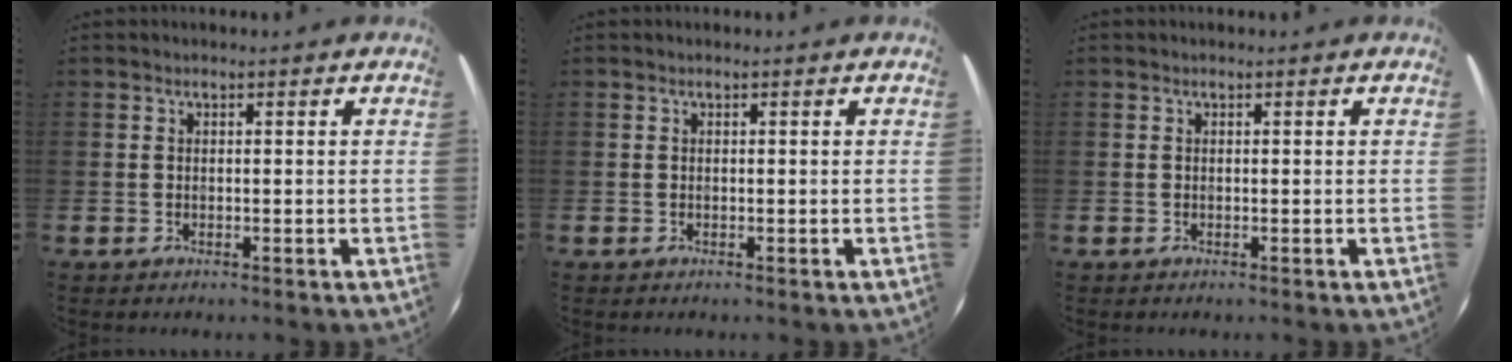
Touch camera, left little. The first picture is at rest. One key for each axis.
{"total": 0.0}
{"total": 0.0}